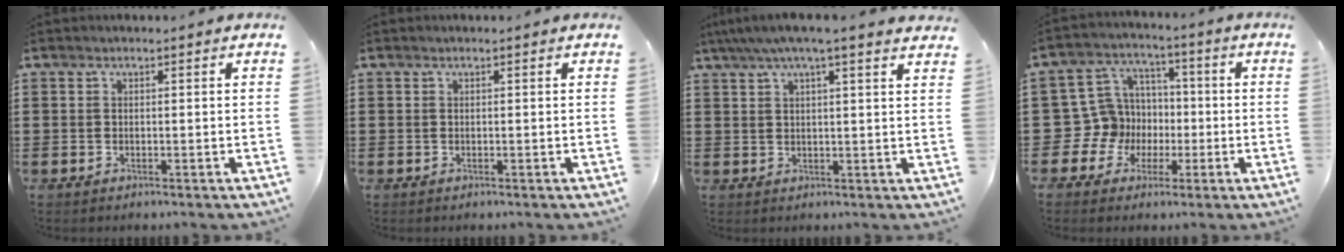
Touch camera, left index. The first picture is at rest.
{"total": 0.0}
{"total": 4.3, "force": [3.3, -0.2, 2.8], "torque": [-0.065, -0.008, 0.056]}
{"total": 9.6, "force": [-1.5, 9.3, 1.9], "torque": [-0.092, 0.007, -0.024]}